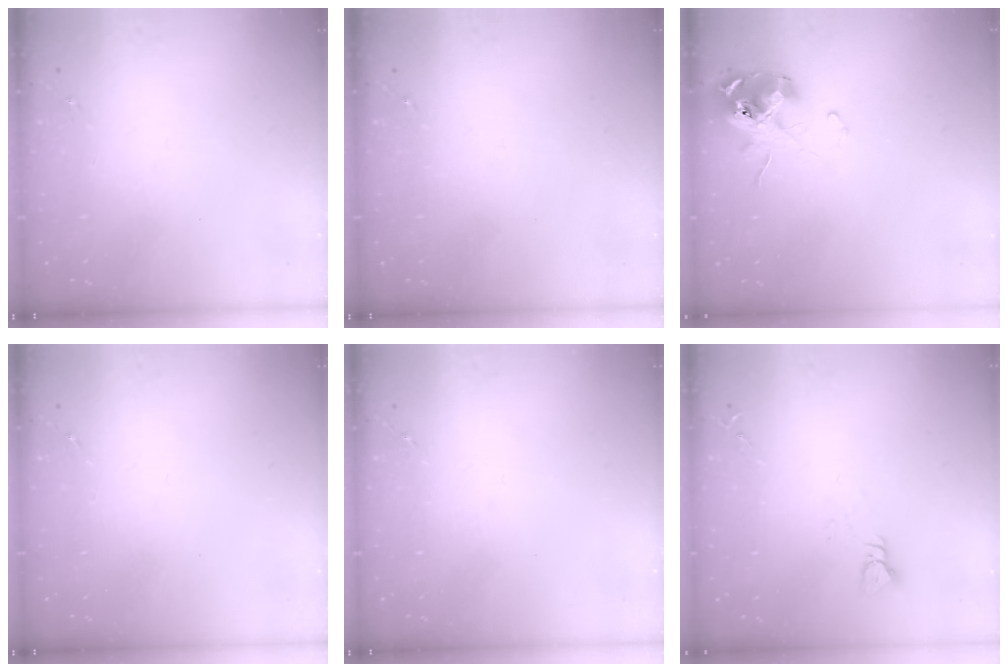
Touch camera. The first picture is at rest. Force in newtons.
{"total": 0.0}
{"total": 12.0, "press": 11.9, "slide": 1.4}
{"total": 0.0}
{"total": 0.0}
{"total": 3.0, "press": 3.0, "slide": 0.3}